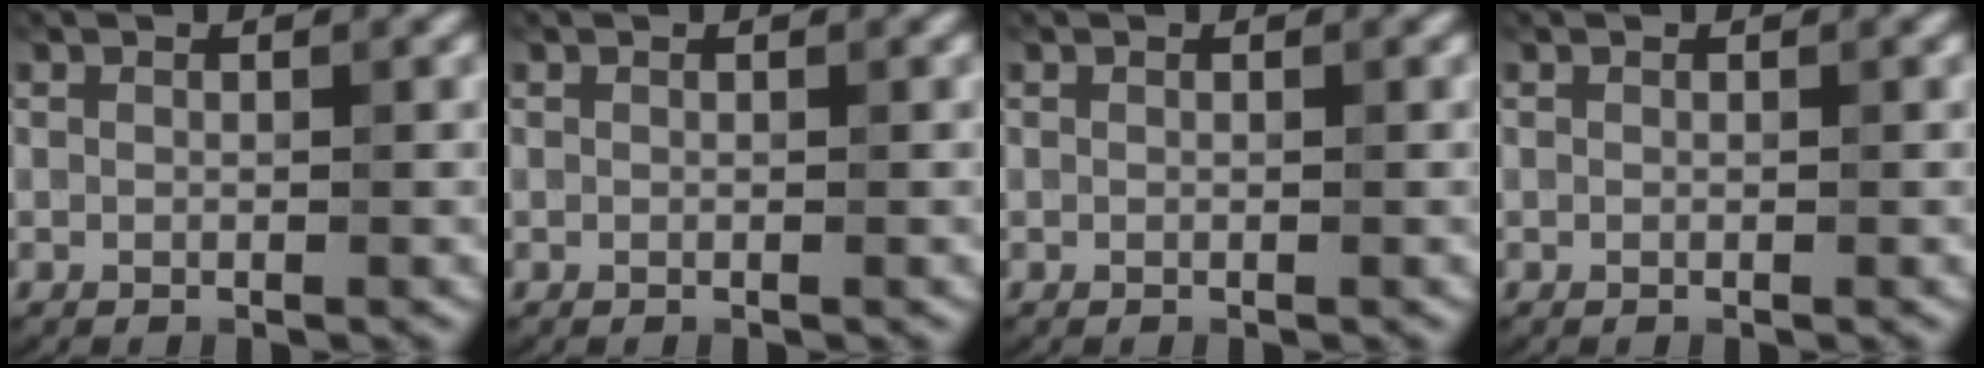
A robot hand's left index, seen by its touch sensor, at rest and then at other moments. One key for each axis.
{"total": 0.0}
{"total": 0.0}
{"total": 0.0}